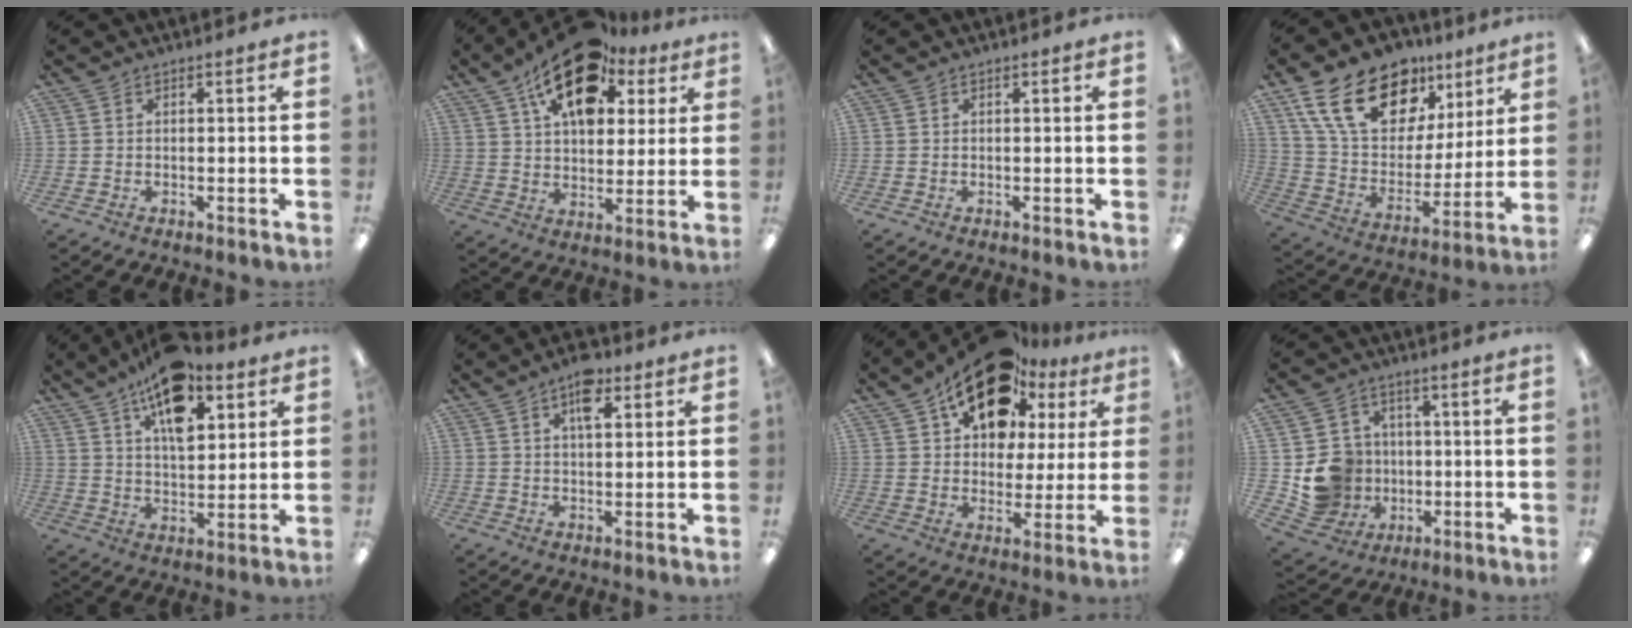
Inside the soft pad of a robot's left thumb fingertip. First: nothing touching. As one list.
[{"total": 18.7, "force": [10.7, 10.1, 11.4], "torque": [-0.183, -0.041, 0.186]}, {"total": 0.0}, {"total": 21.4, "force": [12.9, 12.5, 11.6], "torque": [-0.203, -0.056, 0.233]}, {"total": 15.2, "force": [9.6, 7.1, 9.4], "torque": [-0.150, -0.039, 0.165]}, {"total": 7.5, "force": [4.2, 3.4, 5.2], "torque": [-0.070, -0.013, 0.066]}, {"total": 18.9, "force": [12.2, 10.5, 9.9], "torque": [-0.166, -0.061, 0.215]}, {"total": 10.9, "force": [-0.9, 10.5, 2.6], "torque": [-0.058, 0.017, 0.002]}]